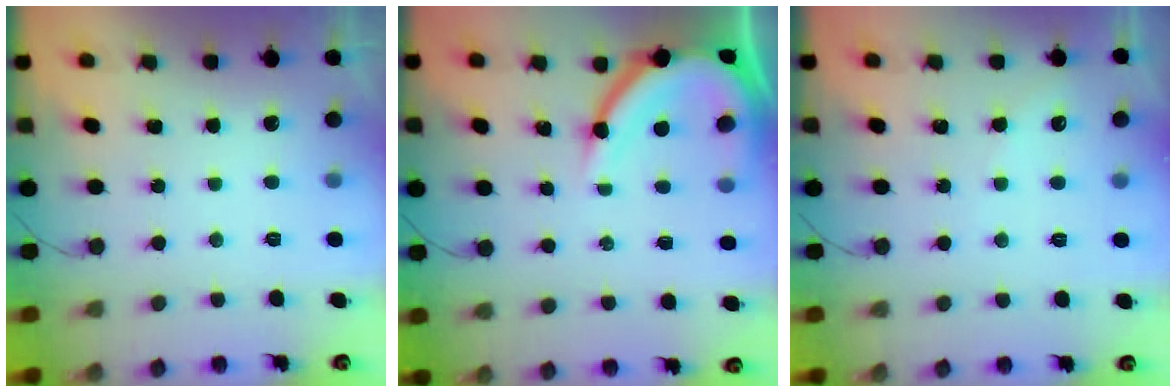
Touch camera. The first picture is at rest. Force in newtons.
{"total": 11.2, "press": 11.2, "slide": 1.1}
{"total": 2.7, "press": 2.7, "slide": 0.5}